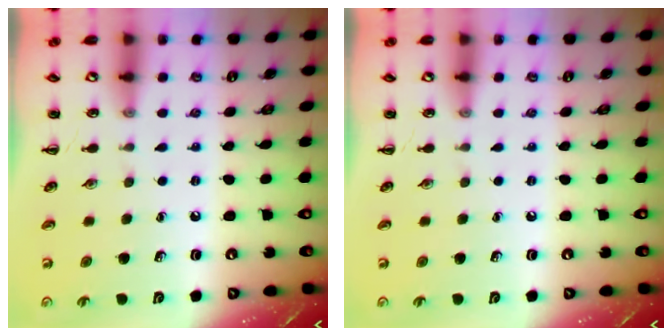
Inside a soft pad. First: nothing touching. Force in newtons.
{"total": 0.0}